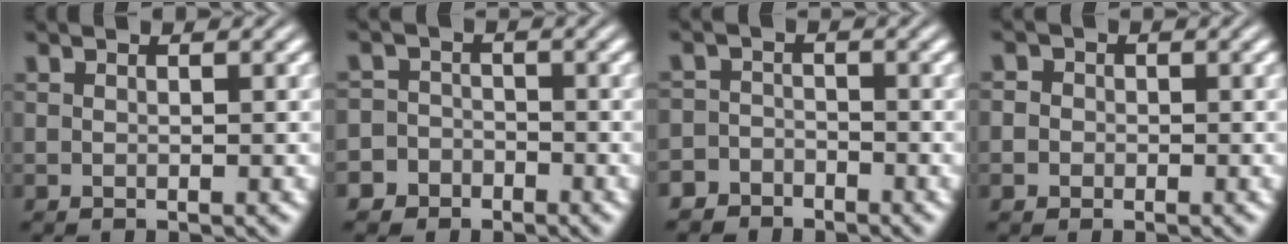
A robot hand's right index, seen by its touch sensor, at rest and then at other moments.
{"total": 5.8, "force": [-3.0, 5.0, 0.5], "torque": [-0.011, -0.019, -0.058]}
{"total": 4.2, "force": [-3.3, 2.5, -0.2], "torque": [0.013, -0.014, -0.060]}
{"total": 2.3, "force": [-0.4, 2.3, 0.3], "torque": [-0.003, 0.001, -0.016]}